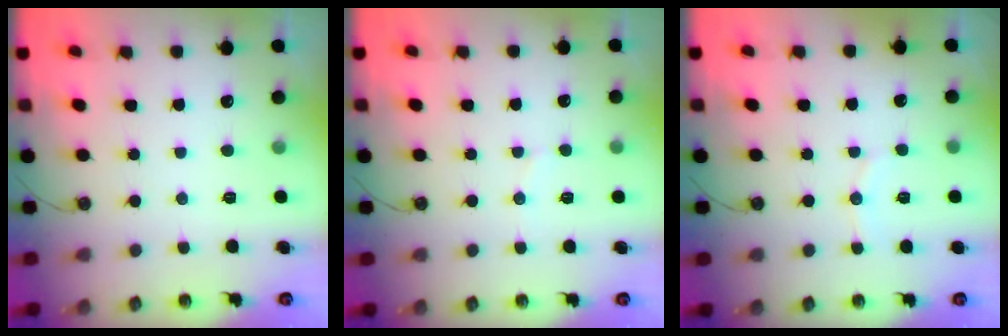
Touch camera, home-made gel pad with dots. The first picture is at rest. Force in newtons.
{"total": 4.6, "press": 4.6, "slide": 0.4}
{"total": 6.3, "press": 6.1, "slide": 1.5}